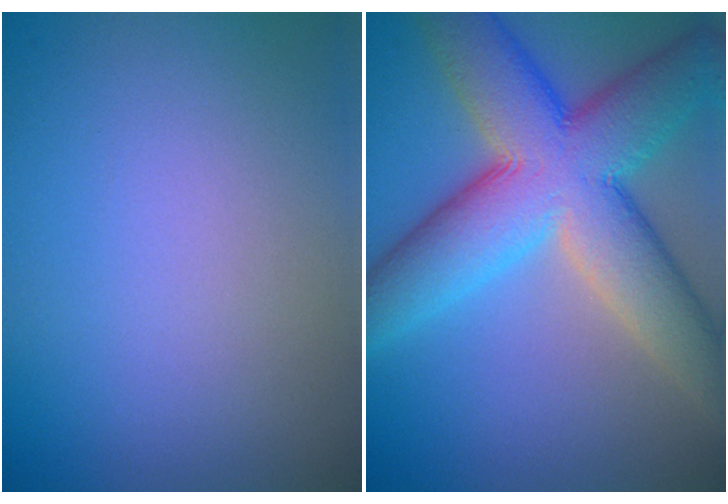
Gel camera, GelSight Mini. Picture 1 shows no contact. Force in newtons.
{"total": 12.0, "press": 12.0, "slide": 0.7}